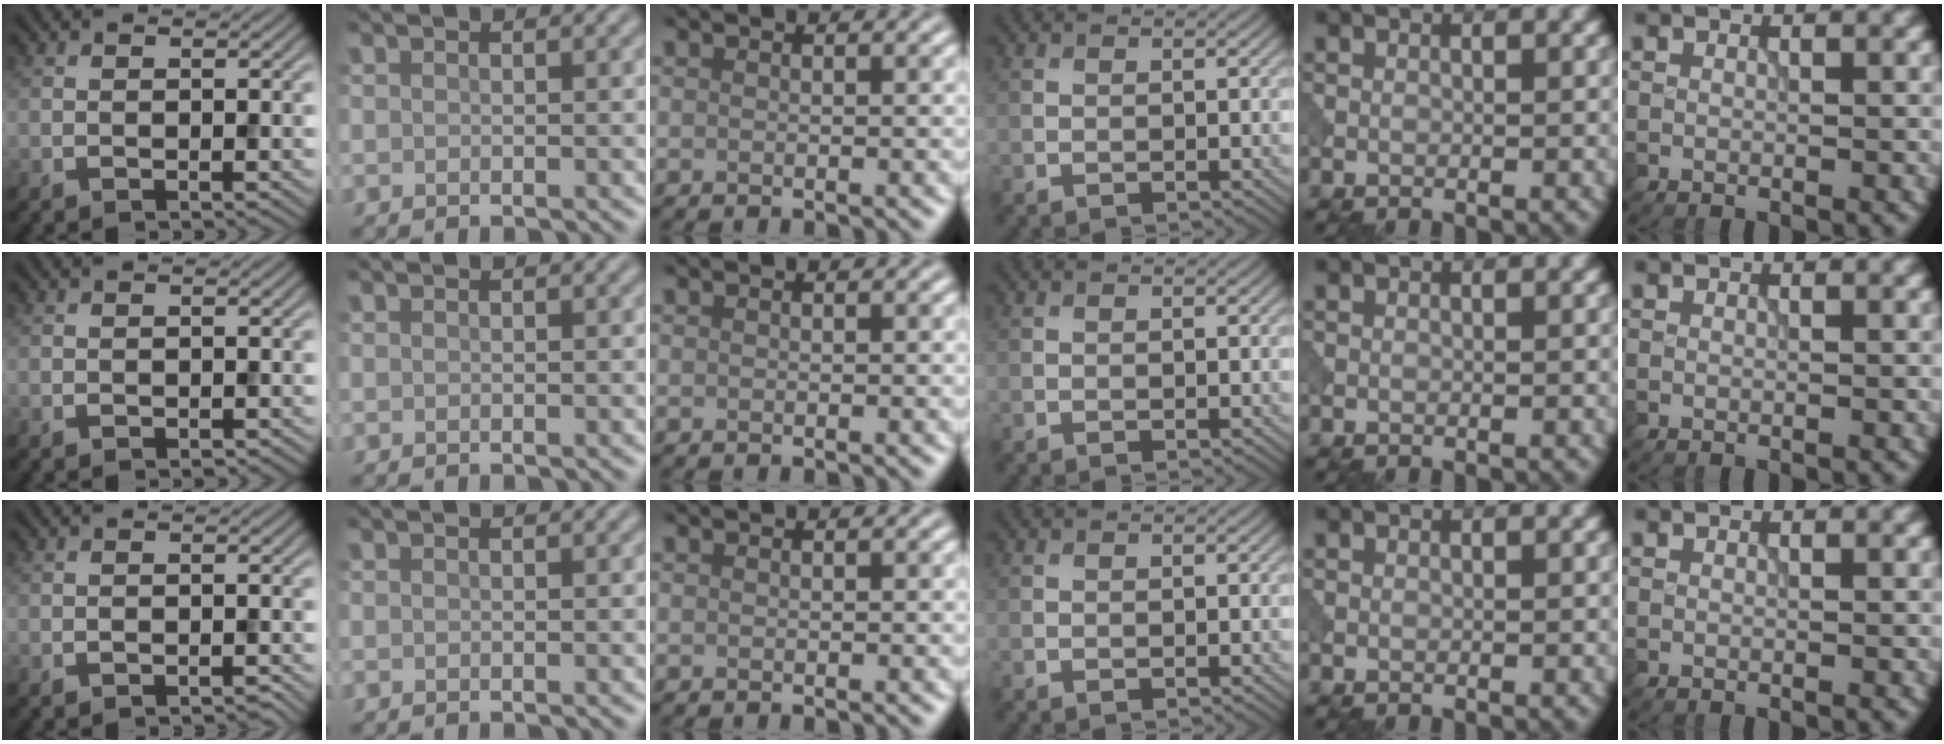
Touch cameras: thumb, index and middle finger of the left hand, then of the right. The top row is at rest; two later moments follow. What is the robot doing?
{"motion": "open", "object": "sandwich press"}